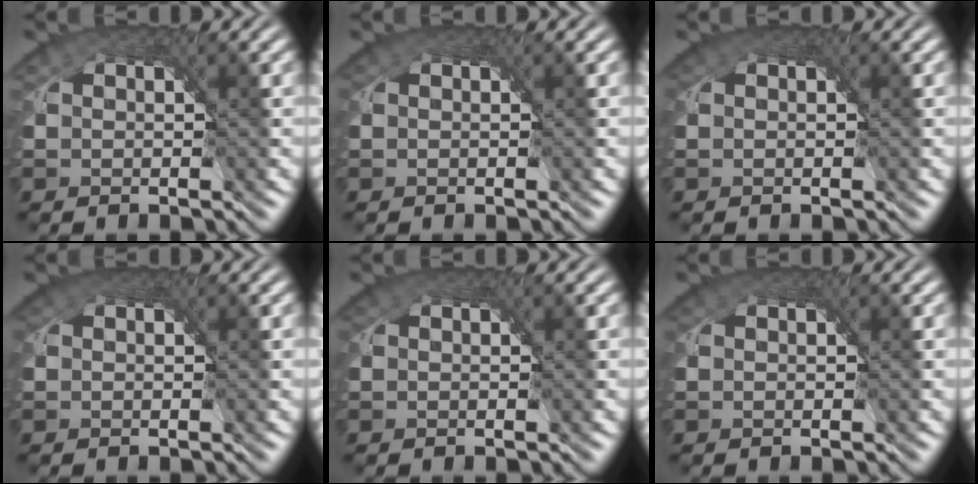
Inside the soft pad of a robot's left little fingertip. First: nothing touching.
{"total": 0.8, "force": [0.3, 0.8, 0.2], "torque": [-0.005, 0.001, 0.000]}
{"total": 1.6, "force": [0.6, 1.4, 0.7], "torque": [-0.016, 0.000, 0.005]}
{"total": 2.0, "force": [0.7, 1.6, 0.9], "torque": [-0.020, 0.001, 0.006]}
{"total": 1.0, "force": [0.3, 1.0, 0.3], "torque": [-0.008, 0.000, 0.000]}
{"total": 1.0, "force": [0.3, 0.9, 0.3], "torque": [-0.008, 0.000, 0.001]}